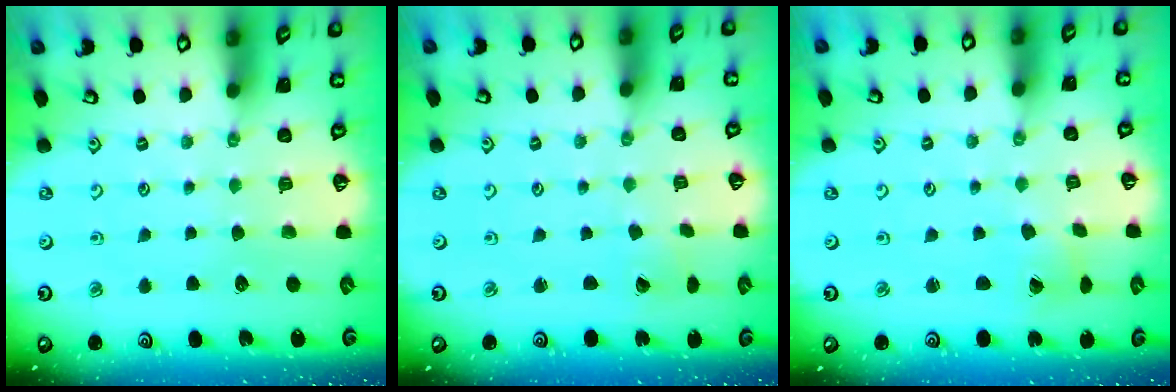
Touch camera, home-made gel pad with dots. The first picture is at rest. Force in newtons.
{"total": 0.7, "press": 0.7, "slide": 0.1}
{"total": 1.6, "press": 1.6, "slide": 0.1}